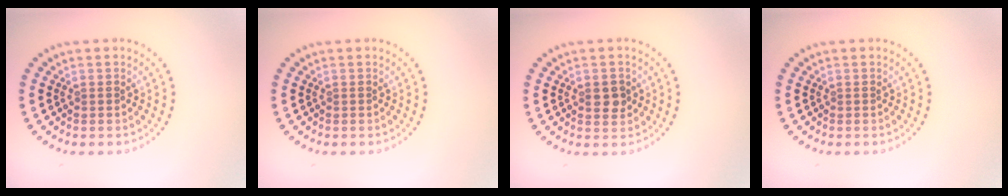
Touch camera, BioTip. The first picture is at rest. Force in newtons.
{"total": 0.0}
{"total": 1.9, "press": 1.9, "slide": 0.1}
{"total": 0.0}